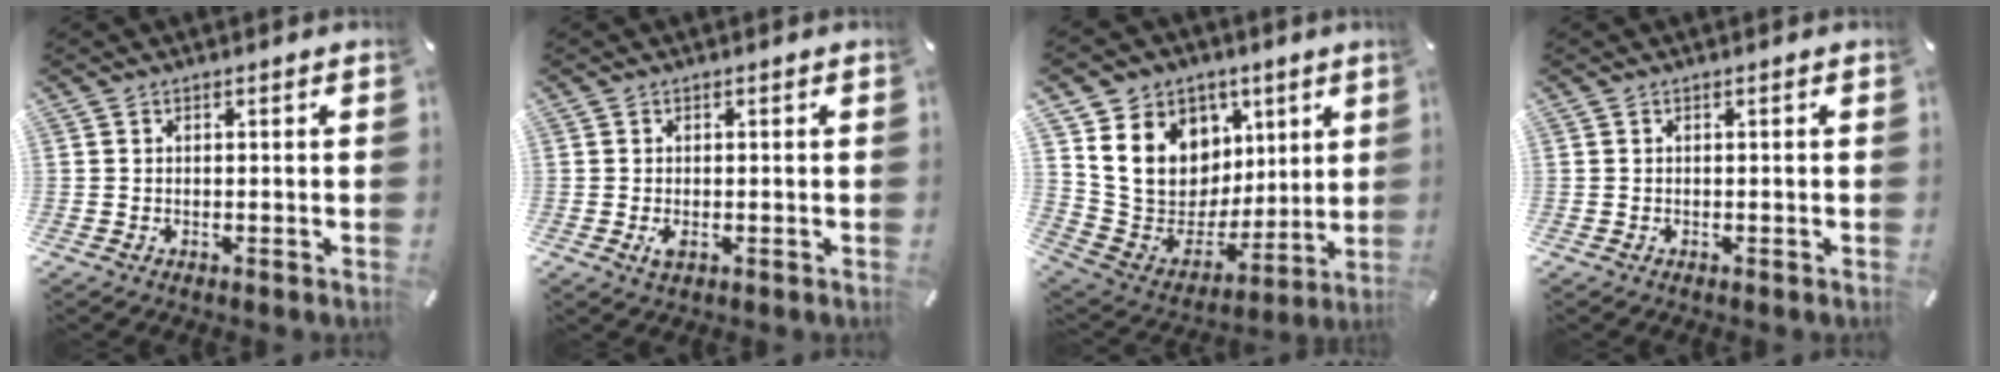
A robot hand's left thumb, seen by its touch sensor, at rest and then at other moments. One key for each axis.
{"total": 2.0, "fx": -0.4, "fy": 1.1, "fz": 1.6, "tx": -0.041, "ty": -0.006, "tz": -0.009}
{"total": 17.4, "fx": 6.8, "fy": 14.3, "fz": 7.0, "tx": -0.110, "ty": -0.041, "tz": 0.148}
{"total": 0.0}